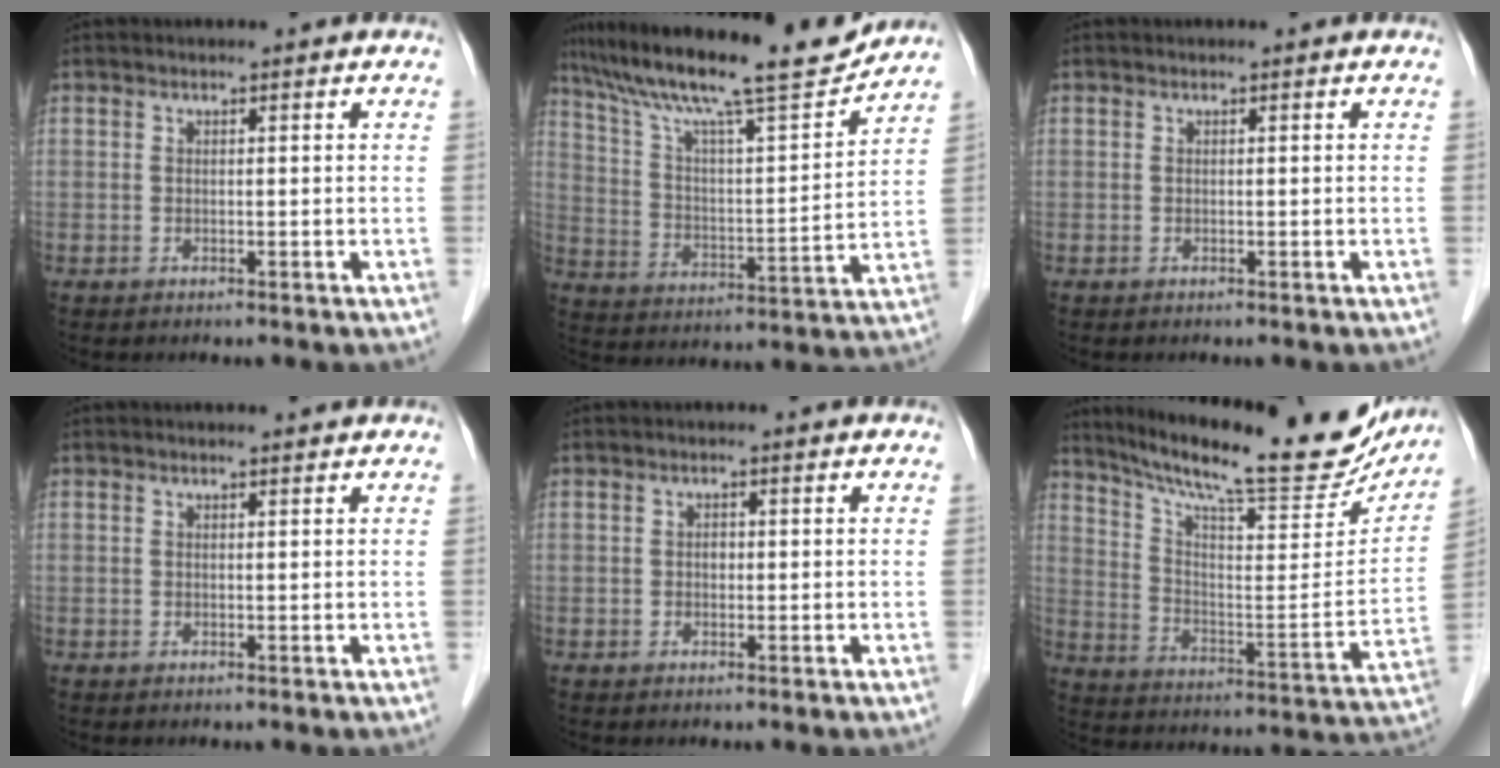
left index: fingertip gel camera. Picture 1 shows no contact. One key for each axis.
{"total": 19.7, "fx": 16.9, "fy": 1.2, "fz": 10.1, "tx": -0.178, "ty": 0.011, "tz": 0.275}
{"total": 0.0}
{"total": 1.2, "fx": 1.2, "fy": 0.0, "fz": 0.4, "tx": -0.010, "ty": 0.008, "tz": 0.019}
{"total": 0.8, "fx": 0.0, "fy": 0.6, "fz": 0.5, "tx": -0.008, "ty": 0.002, "tz": -0.002}
{"total": 25.1, "fx": 22.1, "fy": 3.6, "fz": 11.3, "tx": -0.184, "ty": -0.042, "tz": 0.309}